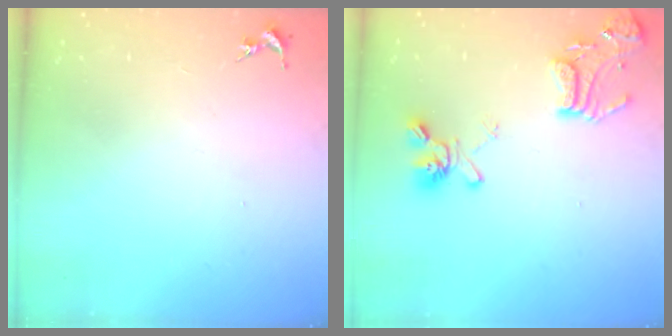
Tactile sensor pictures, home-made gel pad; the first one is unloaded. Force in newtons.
{"total": 15.8, "press": 15.7, "slide": 1.9}